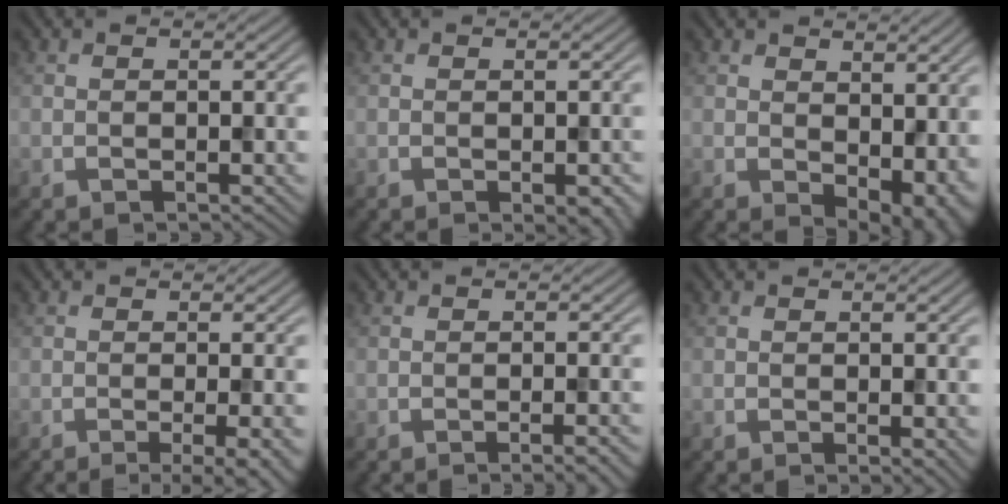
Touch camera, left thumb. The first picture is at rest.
{"total": 2.7, "force": [-1.3, 1.1, 2.1], "torque": [-0.028, -0.010, -0.009]}
{"total": 7.2, "force": [0.5, 4.5, 5.6], "torque": [-0.078, -0.023, 0.021]}
{"total": 5.3, "force": [-2.1, 1.1, 4.7], "torque": [-0.061, -0.002, -0.032]}
{"total": 3.1, "force": [-1.3, 0.7, 2.7], "torque": [-0.027, 0.005, -0.026]}
{"total": 1.1, "force": [0.0, 0.2, 1.1], "torque": [-0.012, -0.006, -0.002]}